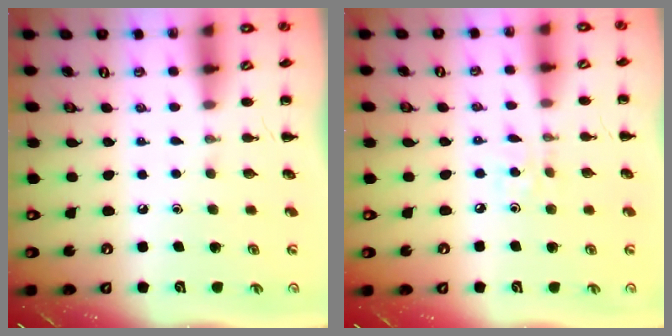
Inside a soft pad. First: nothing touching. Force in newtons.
{"total": 1.8, "press": 1.7, "slide": 0.6}